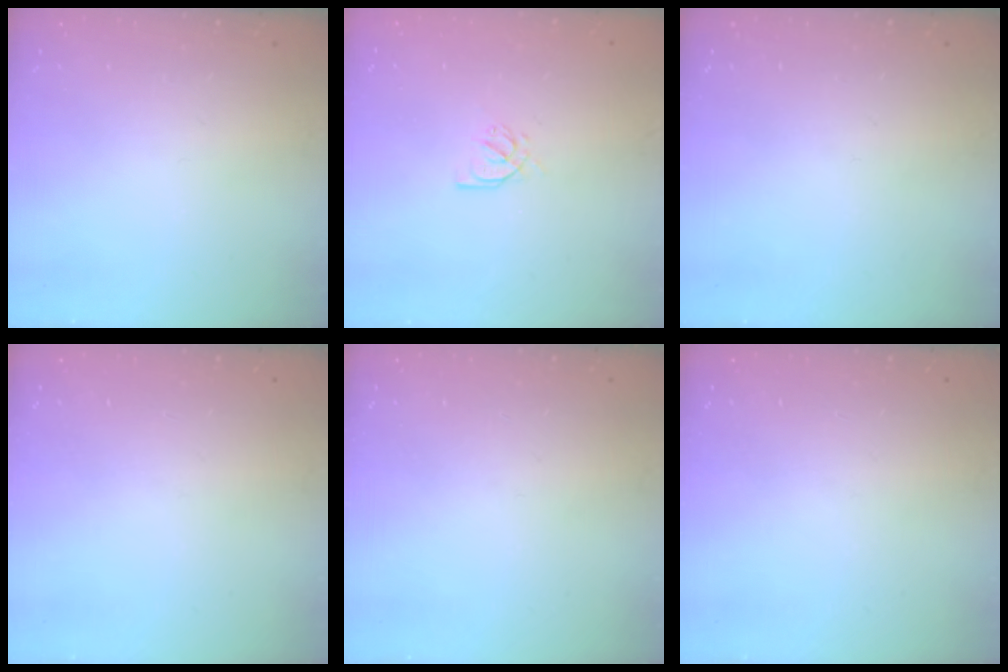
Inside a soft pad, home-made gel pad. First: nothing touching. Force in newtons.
{"total": 3.5, "press": 3.5, "slide": 0.2}
{"total": 0.0}
{"total": 0.0}
{"total": 0.0}
{"total": 0.0}